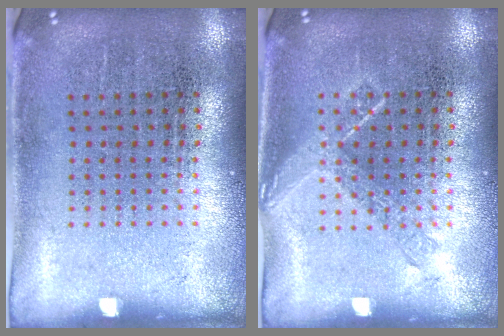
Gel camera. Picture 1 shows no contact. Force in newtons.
{"total": 1.0, "press": 0.9, "slide": 0.3}